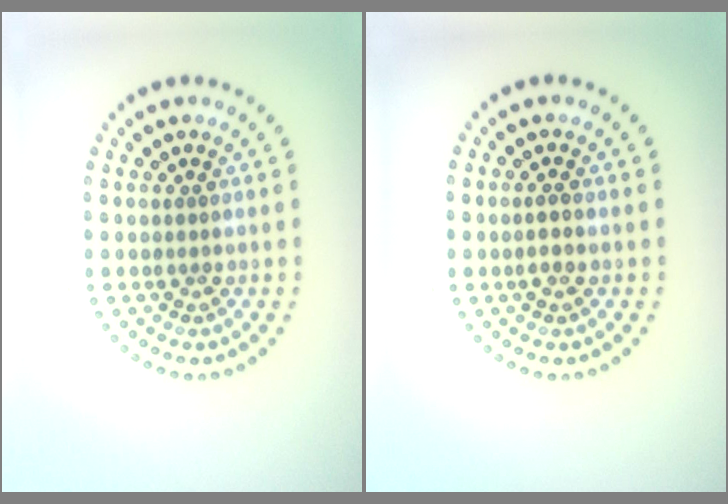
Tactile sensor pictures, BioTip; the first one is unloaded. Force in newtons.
{"total": 1.2, "press": 1.1, "slide": 0.3}